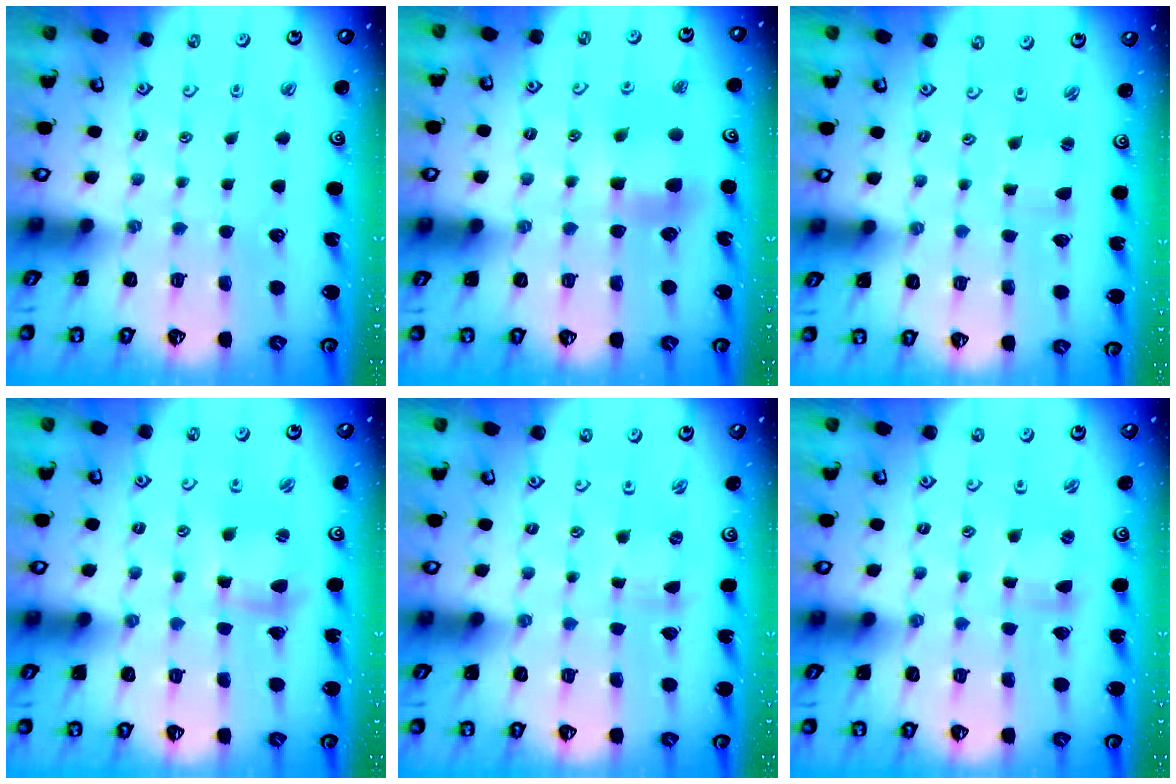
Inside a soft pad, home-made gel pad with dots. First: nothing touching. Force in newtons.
{"total": 5.9, "press": 5.9, "slide": 0.4}
{"total": 2.1, "press": 2.1, "slide": 0.3}
{"total": 5.4, "press": 5.4, "slide": 0.7}
{"total": 0.0}
{"total": 0.0}